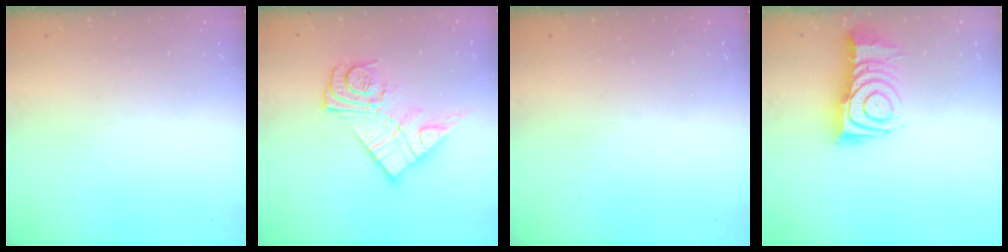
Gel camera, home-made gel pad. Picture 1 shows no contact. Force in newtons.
{"total": 16.3, "press": 16.2, "slide": 1.4}
{"total": 2.5, "press": 2.4, "slide": 0.4}
{"total": 11.8, "press": 11.8, "slide": 1.1}